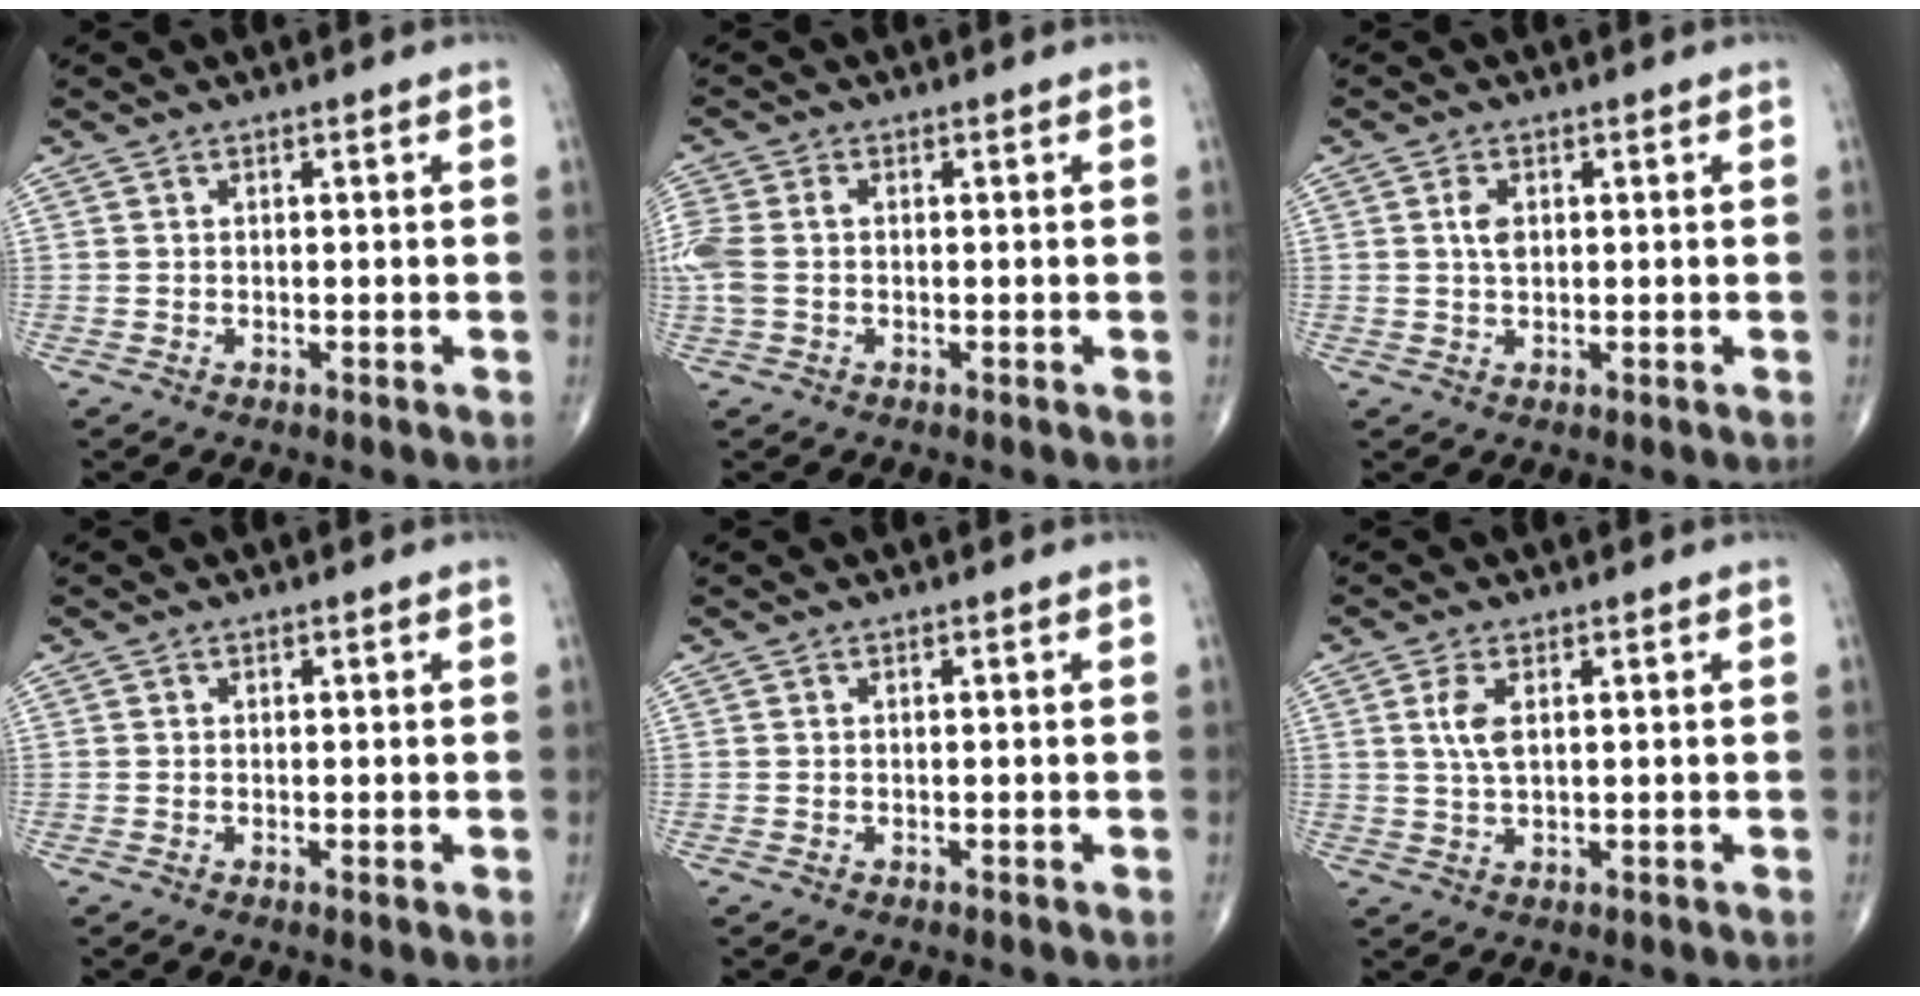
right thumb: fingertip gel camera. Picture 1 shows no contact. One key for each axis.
{"total": 5.9, "fx": -0.2, "fy": 4.0, "fz": 4.4, "tx": -0.134, "ty": 0.013, "tz": -0.005}
{"total": 2.6, "fx": 0.5, "fy": 1.6, "fz": 2.0, "tx": -0.035, "ty": 0.000, "tz": 0.009}
{"total": 0.6, "fx": 0.1, "fy": 0.2, "fz": 0.5, "tx": -0.014, "ty": -0.004, "tz": -0.002}
{"total": 0.0}
{"total": 3.9, "fx": 1.1, "fy": 1.6, "fz": 3.3, "tx": -0.073, "ty": -0.002, "tz": 0.025}